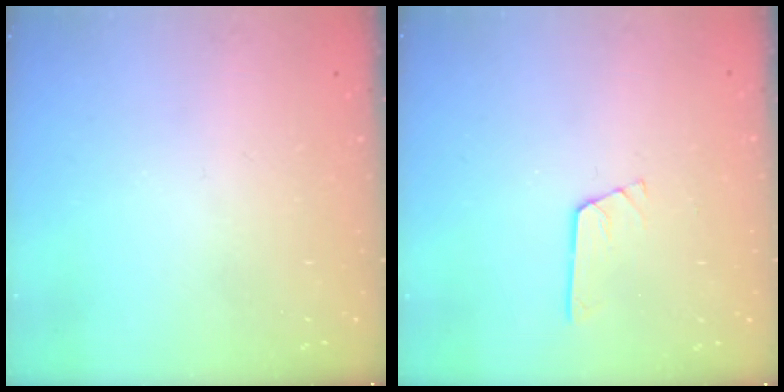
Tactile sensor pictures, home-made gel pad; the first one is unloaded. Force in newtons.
{"total": 2.3, "press": 2.3, "slide": 0.3}